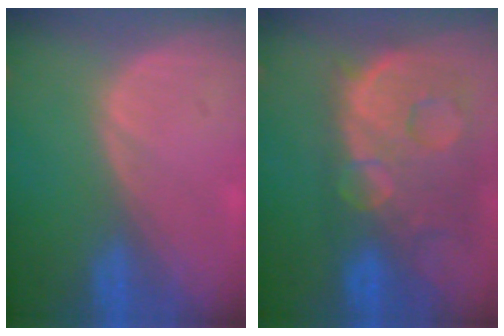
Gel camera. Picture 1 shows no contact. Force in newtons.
{"total": 13.8, "press": 11.2, "slide": 8.0}